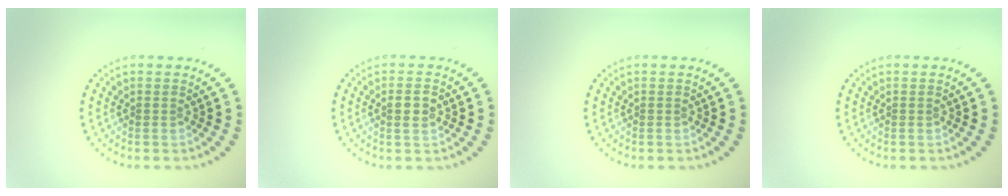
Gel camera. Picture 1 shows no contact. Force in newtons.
{"total": 1.6, "press": 1.5, "slide": 0.3}
{"total": 0.0}
{"total": 0.0}